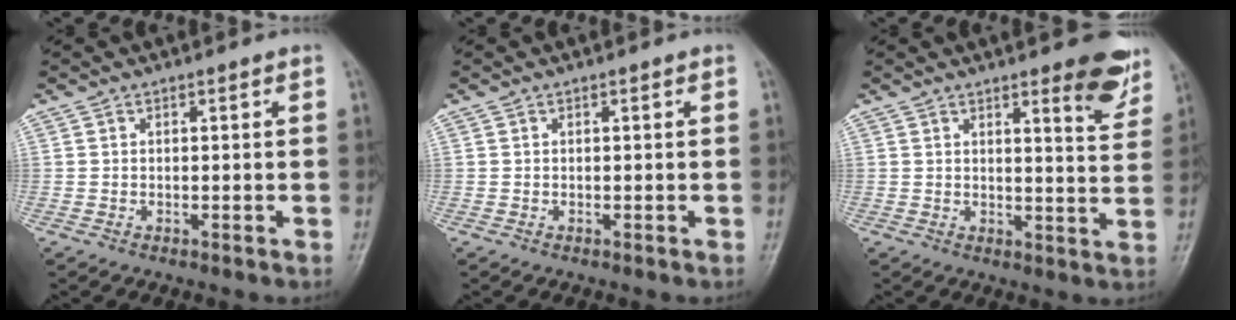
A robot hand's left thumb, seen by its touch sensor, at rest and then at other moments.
{"total": 0.0}
{"total": 8.0, "force": [5.2, 2.0, 5.7], "torque": [-0.047, -0.033, 0.062]}